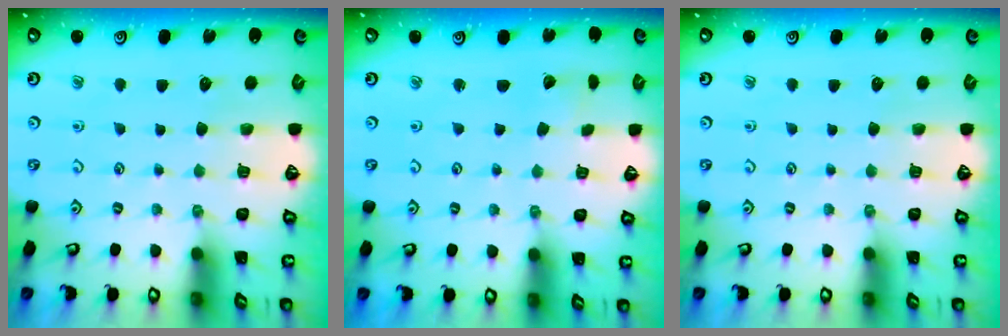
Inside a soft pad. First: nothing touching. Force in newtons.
{"total": 1.6, "press": 1.6, "slide": 0.0}
{"total": 0.0}